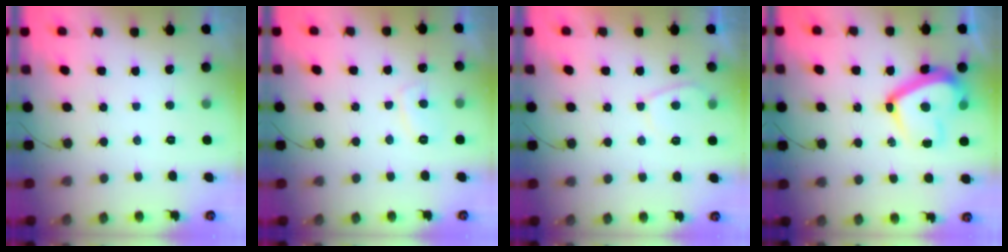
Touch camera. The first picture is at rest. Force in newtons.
{"total": 3.6, "press": 3.5, "slide": 0.6}
{"total": 4.1, "press": 4.0, "slide": 0.8}
{"total": 15.3, "press": 15.2, "slide": 1.7}